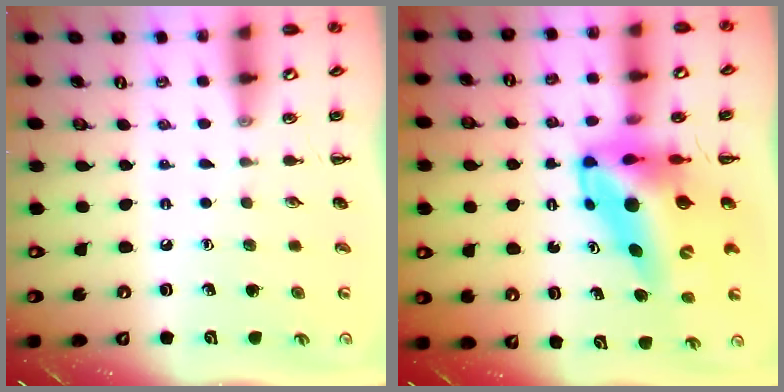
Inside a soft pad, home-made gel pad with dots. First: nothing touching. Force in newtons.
{"total": 13.2, "press": 12.5, "slide": 4.1}